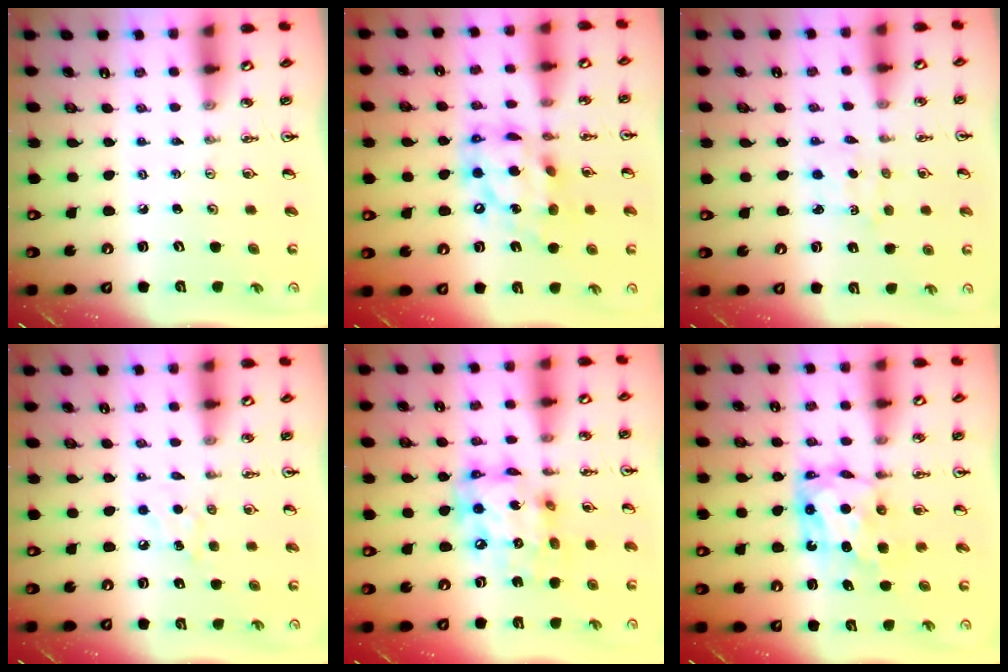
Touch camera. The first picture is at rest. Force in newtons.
{"total": 15.2, "press": 15.1, "slide": 1.2}
{"total": 2.5, "press": 2.5, "slide": 0.3}
{"total": 5.3, "press": 5.2, "slide": 0.8}
{"total": 14.6, "press": 14.5, "slide": 1.2}
{"total": 7.4, "press": 7.4, "slide": 0.7}